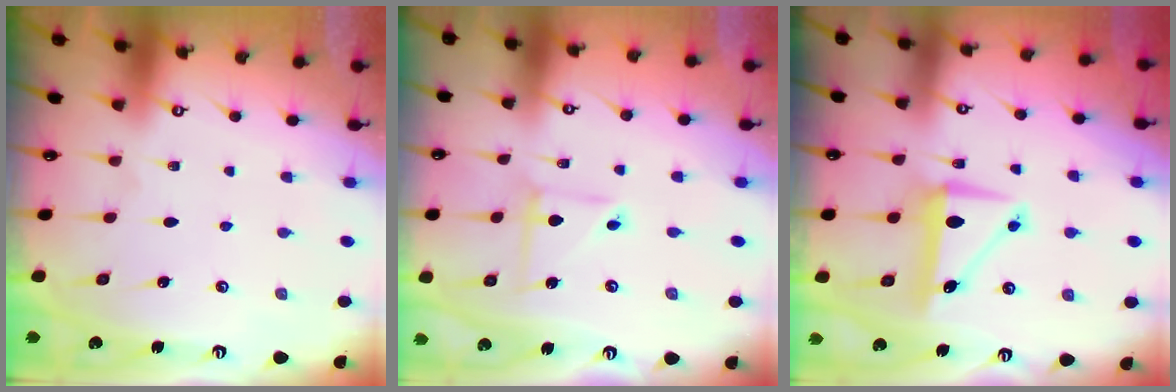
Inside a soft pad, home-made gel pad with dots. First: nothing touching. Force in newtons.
{"total": 4.8, "press": 4.7, "slide": 0.5}
{"total": 7.7, "press": 7.5, "slide": 1.5}